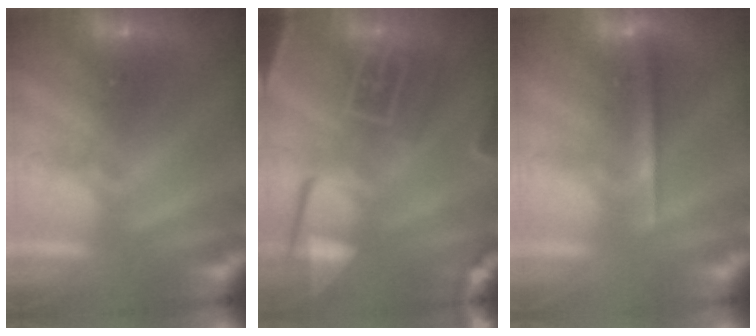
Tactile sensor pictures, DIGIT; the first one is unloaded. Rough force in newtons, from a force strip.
{"total": 8.0}
{"total": 1.3}